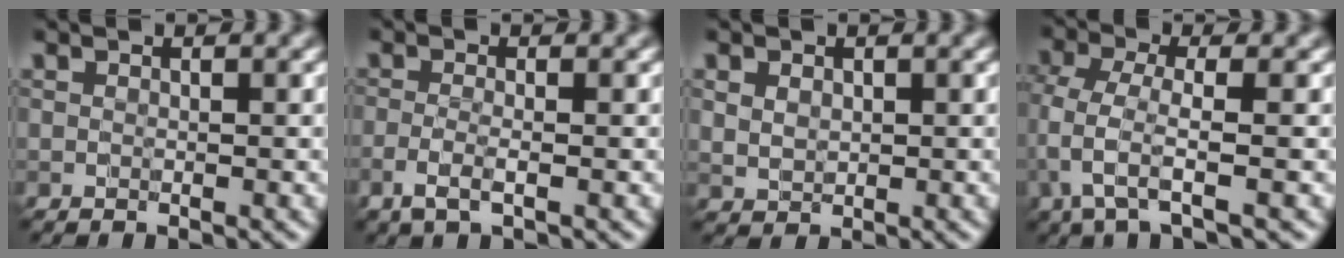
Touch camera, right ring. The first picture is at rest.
{"total": 1.7, "force": [-0.8, 0.4, 1.5], "torque": [-0.027, -0.005, -0.021]}
{"total": 1.4, "force": [0.5, 1.1, 0.7], "torque": [-0.011, -0.004, 0.015]}
{"total": 2.9, "force": [-1.1, 0.6, 2.7], "torque": [-0.057, -0.003, -0.028]}